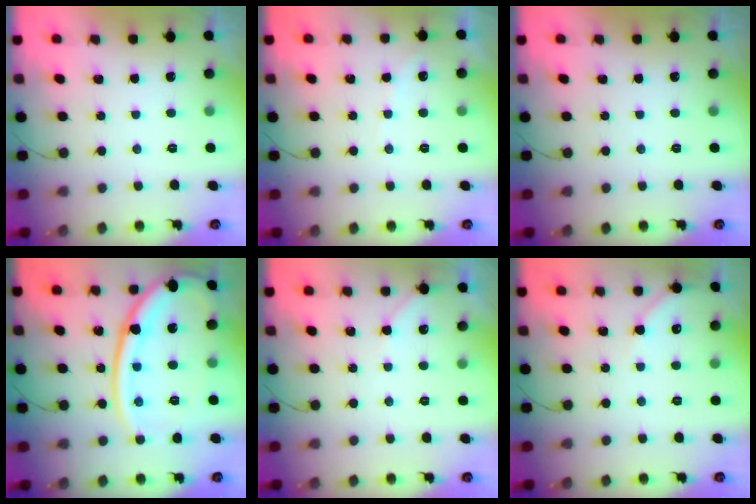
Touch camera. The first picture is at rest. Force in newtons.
{"total": 4.9, "press": 4.8, "slide": 0.9}
{"total": 0.0}
{"total": 19.2, "press": 19.0, "slide": 2.2}
{"total": 3.5, "press": 3.5, "slide": 0.5}
{"total": 4.8, "press": 4.7, "slide": 0.8}